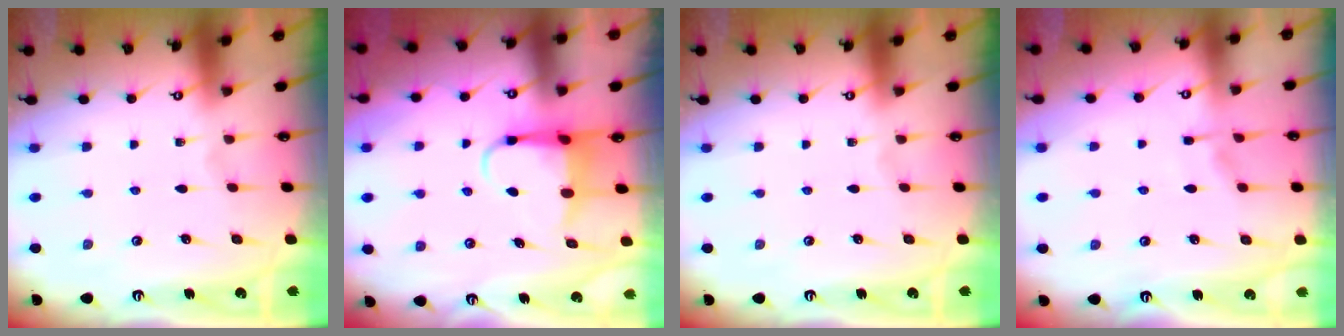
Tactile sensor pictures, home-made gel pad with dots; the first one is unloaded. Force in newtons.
{"total": 5.1, "press": 5.0, "slide": 0.4}
{"total": 0.0}
{"total": 2.6, "press": 2.5, "slide": 0.6}